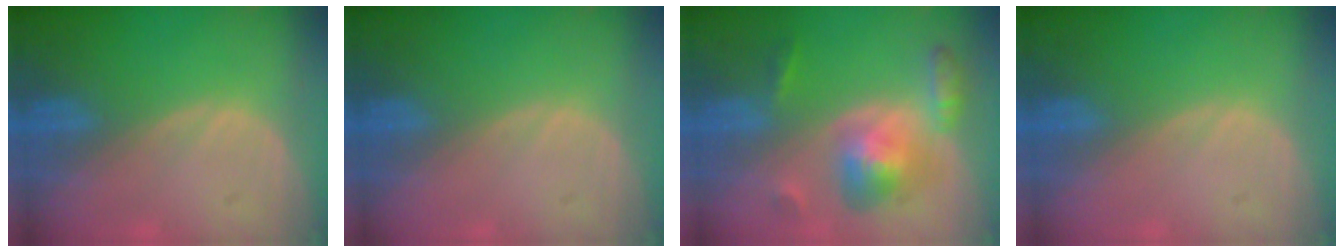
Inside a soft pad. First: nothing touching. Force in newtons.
{"total": 0.0}
{"total": 7.2, "press": 7.2, "slide": 0.5}
{"total": 0.0}